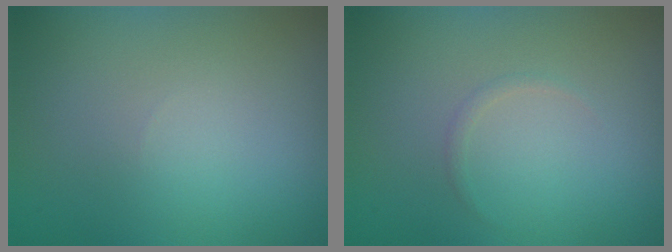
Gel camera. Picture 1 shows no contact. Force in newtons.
{"total": 0.6, "press": 0.6, "slide": 0.1}